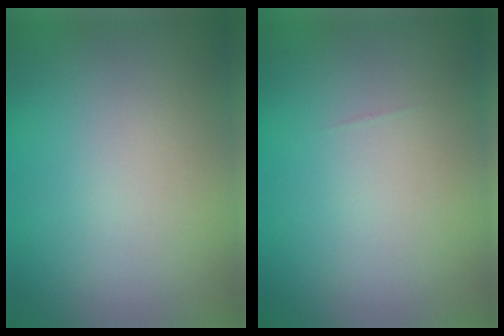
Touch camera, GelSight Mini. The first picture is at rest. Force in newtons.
{"total": 0.0}